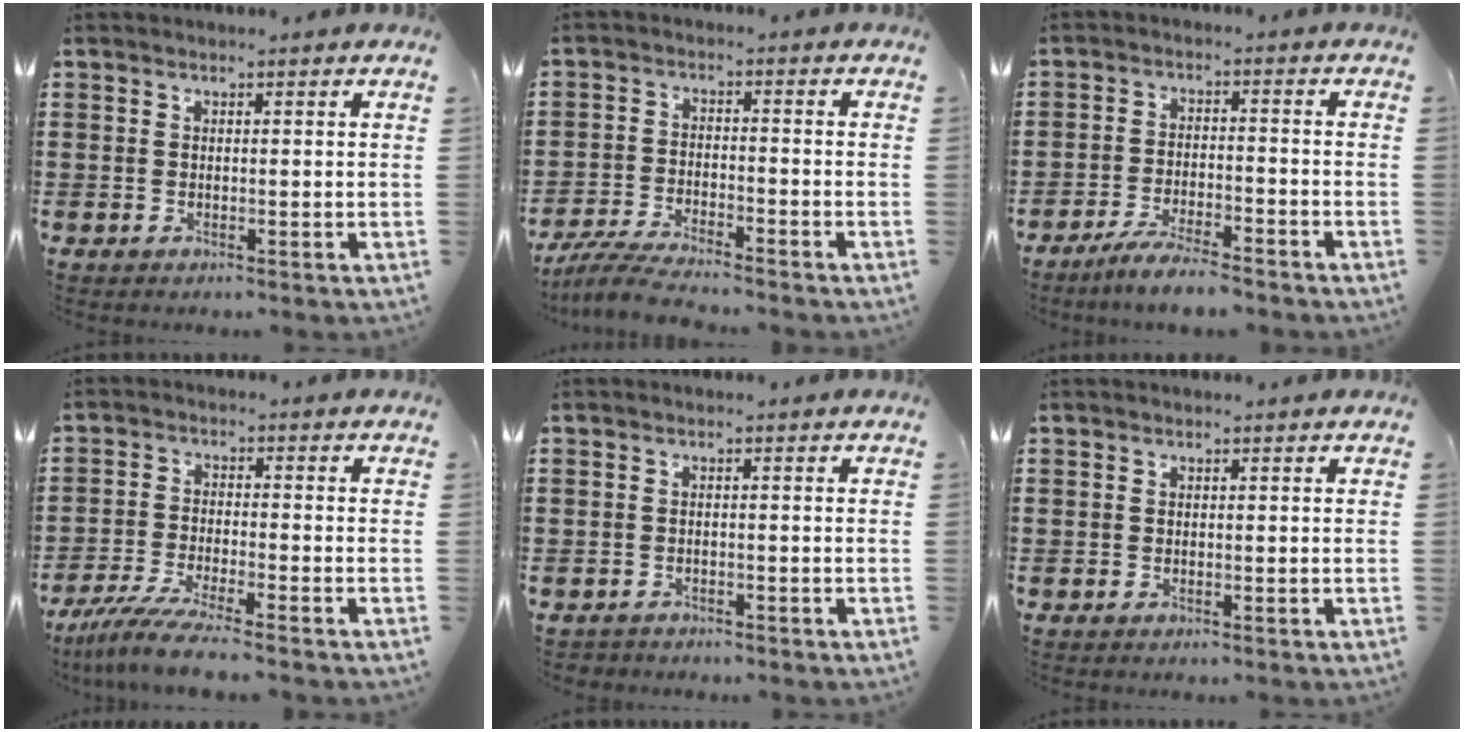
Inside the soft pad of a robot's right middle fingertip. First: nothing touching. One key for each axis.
{"total": 5.1, "fx": -4.8, "fy": 0.3, "fz": 1.6, "tx": -0.048, "ty": -0.011, "tz": -0.098}
{"total": 5.0, "fx": -4.6, "fy": 0.1, "fz": 2.1, "tx": -0.049, "ty": -0.008, "tz": -0.090}
{"total": 6.3, "fx": -5.5, "fy": -0.2, "fz": 3.0, "tx": -0.074, "ty": -0.021, "tz": -0.107}
{"total": 1.1, "fx": -1.1, "fy": 0.3, "fz": -0.1, "tx": -0.002, "ty": 0.001, "tz": -0.024}
{"total": 0.0}